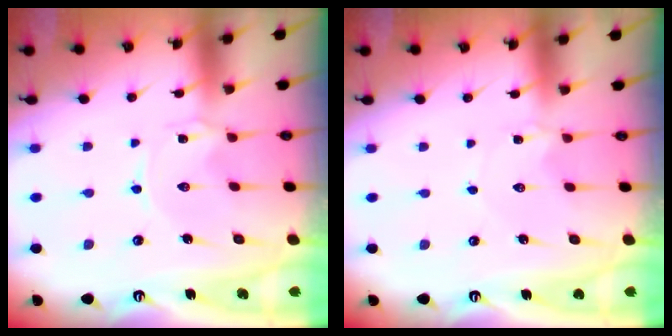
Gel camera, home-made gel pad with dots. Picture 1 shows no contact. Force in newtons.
{"total": 1.4, "press": 1.4, "slide": 0.2}